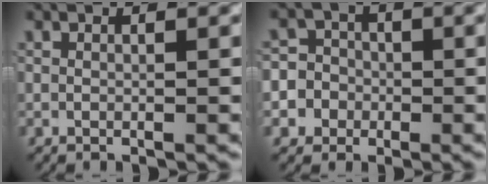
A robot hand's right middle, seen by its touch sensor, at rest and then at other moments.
{"total": 10.6, "force": [-2.9, 9.9, 2.4], "torque": [-0.072, -0.036, -0.060]}